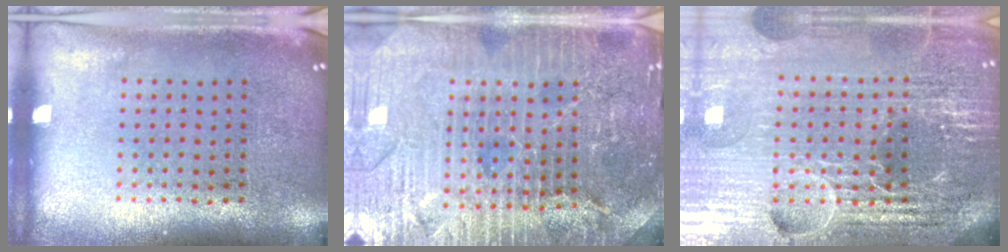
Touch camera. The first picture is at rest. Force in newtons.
{"total": 4.8, "press": 4.5, "slide": 1.7}
{"total": 6.5, "press": 5.7, "slide": 3.1}